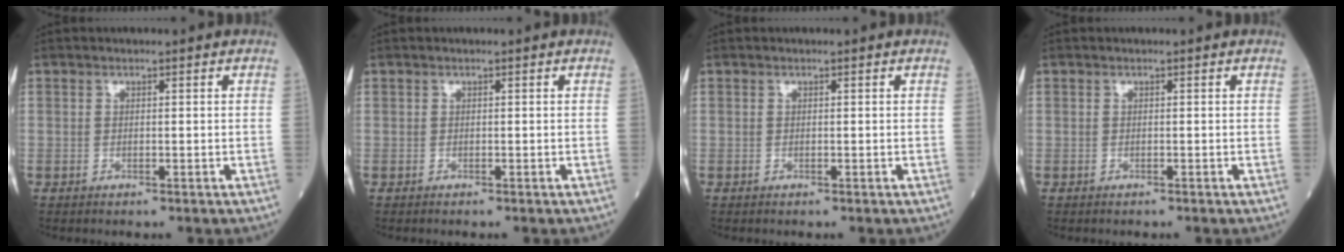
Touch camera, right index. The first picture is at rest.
{"total": 0.0}
{"total": 0.0}
{"total": 0.0}